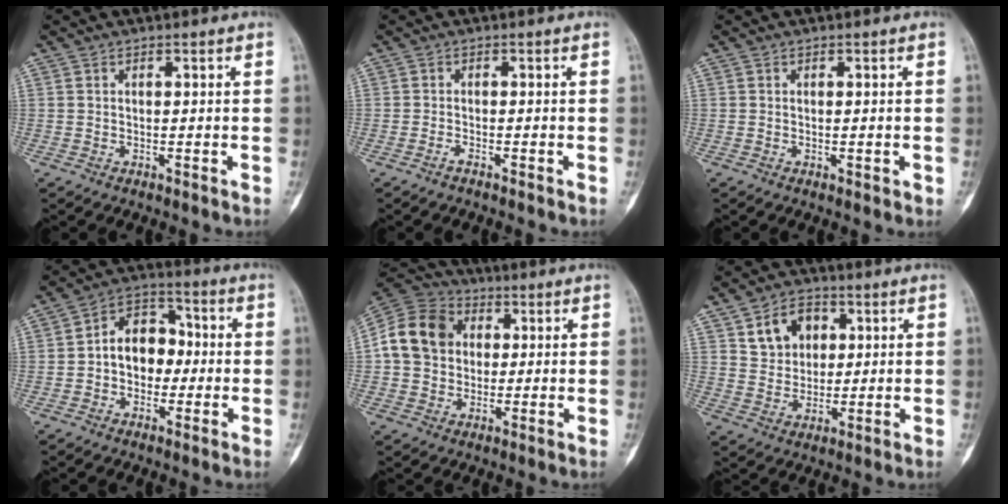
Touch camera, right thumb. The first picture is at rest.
{"total": 0.8, "force": [-0.8, 0.0, 0.3], "torque": [-0.015, 0.004, -0.017]}
{"total": 1.2, "force": [-0.3, 0.3, 1.1], "torque": [-0.013, -0.003, -0.003]}
{"total": 10.0, "force": [-0.4, 7.5, 6.7], "torque": [-0.067, 0.033, -0.020]}
{"total": 13.5, "force": [1.7, 11.2, 7.2], "torque": [-0.124, 0.020, 0.022]}
{"total": 8.4, "force": [3.2, 6.5, 4.2], "torque": [-0.034, -0.010, 0.056]}